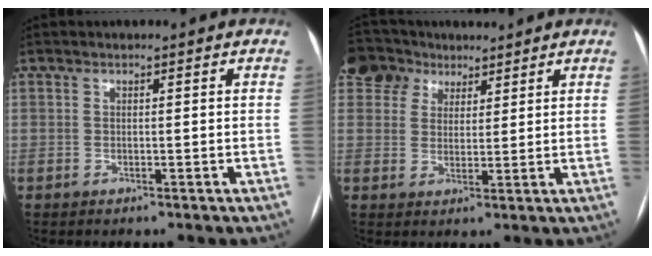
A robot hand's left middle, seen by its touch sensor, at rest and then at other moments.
{"total": 7.7, "force": [5.4, 5.4, 1.0], "torque": [-0.025, 0.031, 0.103]}